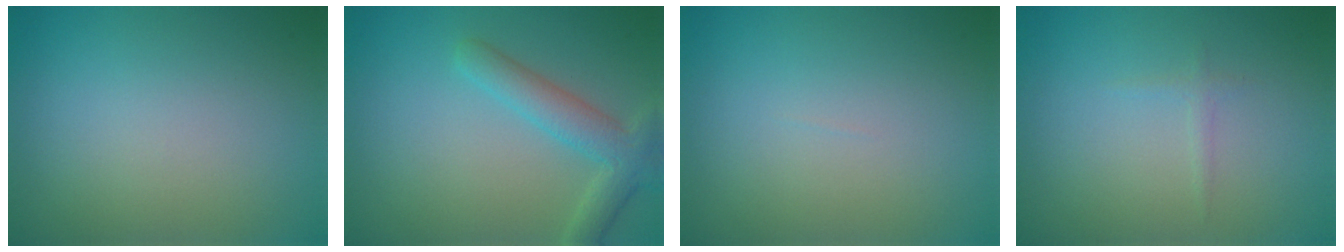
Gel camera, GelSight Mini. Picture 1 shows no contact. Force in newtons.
{"total": 3.8, "press": 3.8, "slide": 0.3}
{"total": 0.0}
{"total": 0.6, "press": 0.6, "slide": 0.0}